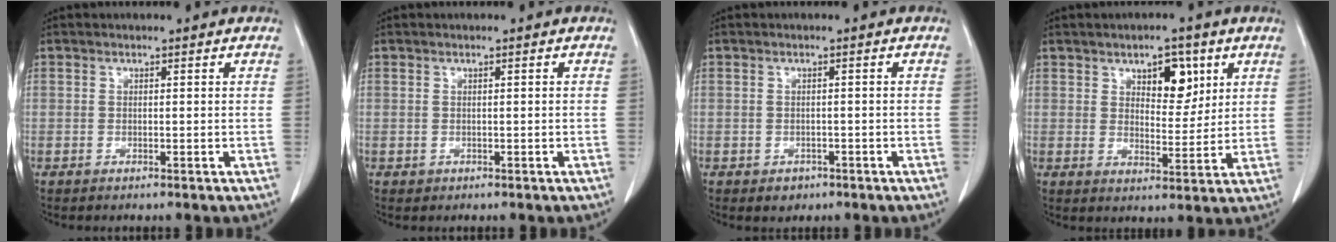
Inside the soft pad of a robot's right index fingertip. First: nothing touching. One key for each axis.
{"total": 0.0}
{"total": 1.8, "fx": -1.1, "fy": 1.3, "fz": 0.6, "tx": -0.006, "ty": 0.002, "tz": -0.006}
{"total": 6.3, "fx": 3.3, "fy": 2.9, "fz": 4.5, "tx": -0.065, "ty": 0.000, "tz": 0.052}